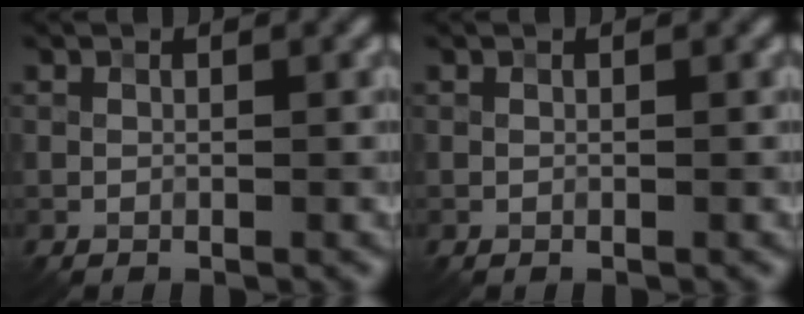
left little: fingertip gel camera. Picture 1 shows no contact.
{"total": 0.0}